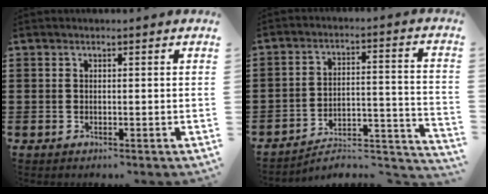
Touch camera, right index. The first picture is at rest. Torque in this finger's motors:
{"motor_torque": [-0.80, 0.40, -1.05, -0.21]}